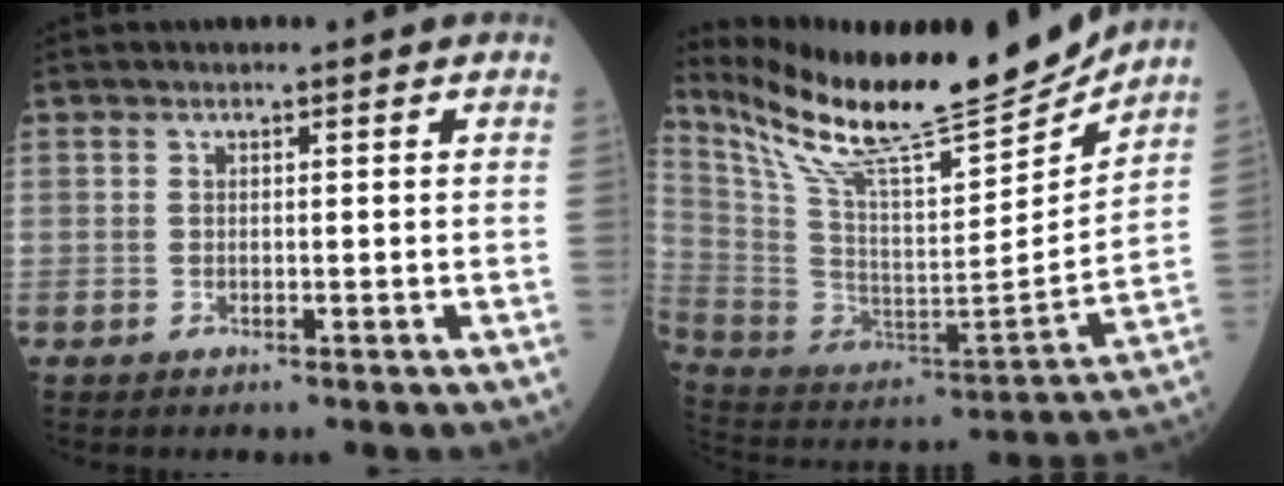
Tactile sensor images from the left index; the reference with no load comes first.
{"total": 23.2, "force": [20.0, 2.5, 11.4], "torque": [-0.219, -0.034, 0.338]}